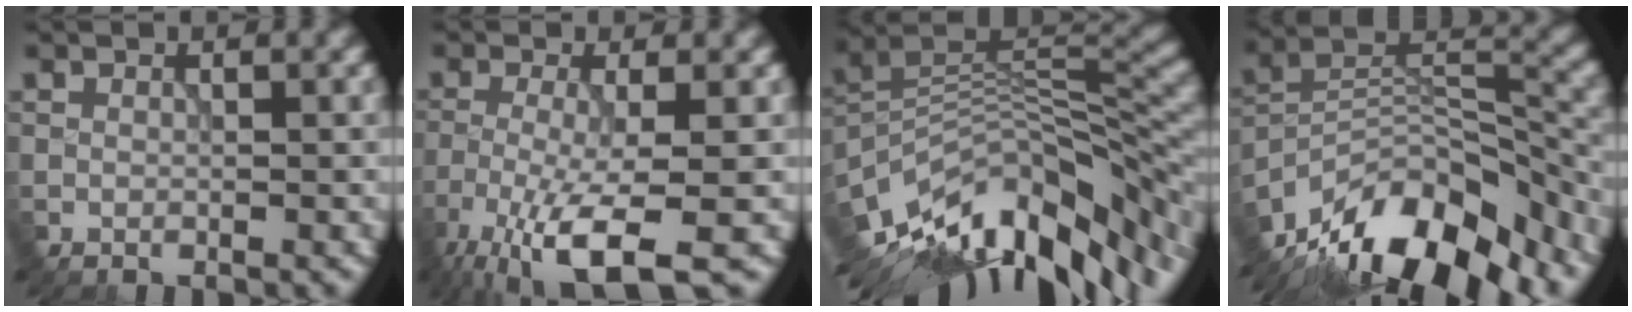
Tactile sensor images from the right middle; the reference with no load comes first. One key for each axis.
{"total": 7.4, "fx": -4.4, "fy": 1.3, "fz": 5.8, "tx": -0.105, "ty": -0.010, "tz": -0.088}
{"total": 14.0, "fx": -8.6, "fy": 4.9, "fz": 9.8, "tx": -0.182, "ty": 0.006, "tz": -0.142}
{"total": 14.3, "fx": -11.2, "fy": 5.5, "fz": 7.0, "tx": -0.139, "ty": 0.023, "tz": -0.194}